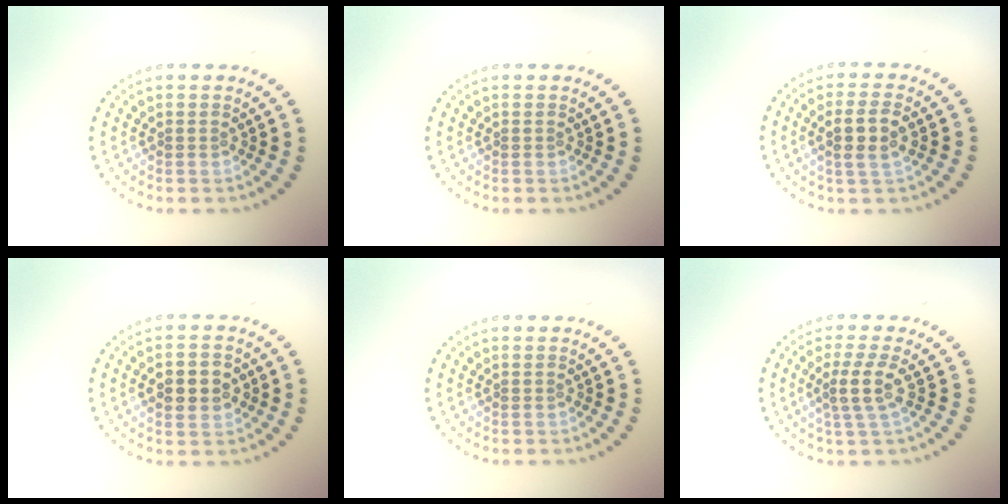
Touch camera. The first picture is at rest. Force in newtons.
{"total": 0.0}
{"total": 2.8, "press": 2.6, "slide": 0.9}
{"total": 4.1, "press": 4.1, "slide": 0.1}
{"total": 0.0}
{"total": 2.7, "press": 2.1, "slide": 1.8}